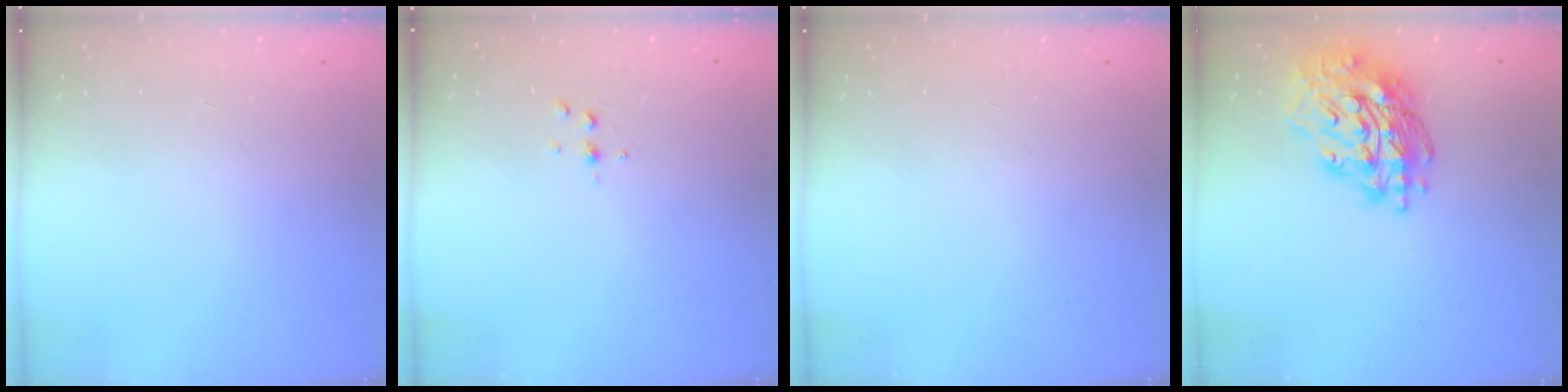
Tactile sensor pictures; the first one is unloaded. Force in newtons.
{"total": 2.6, "press": 2.6, "slide": 0.3}
{"total": 0.0}
{"total": 18.0, "press": 17.9, "slide": 1.8}